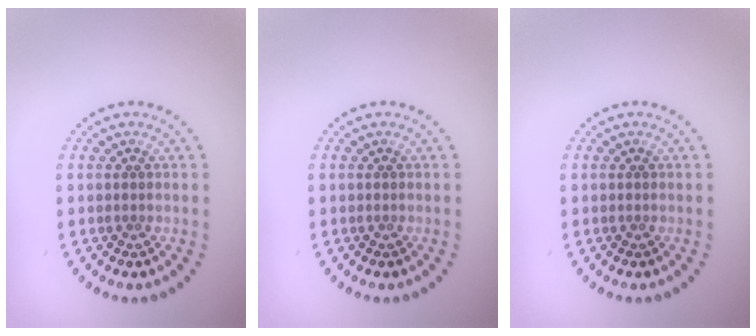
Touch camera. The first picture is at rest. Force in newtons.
{"total": 0.0}
{"total": 0.0}